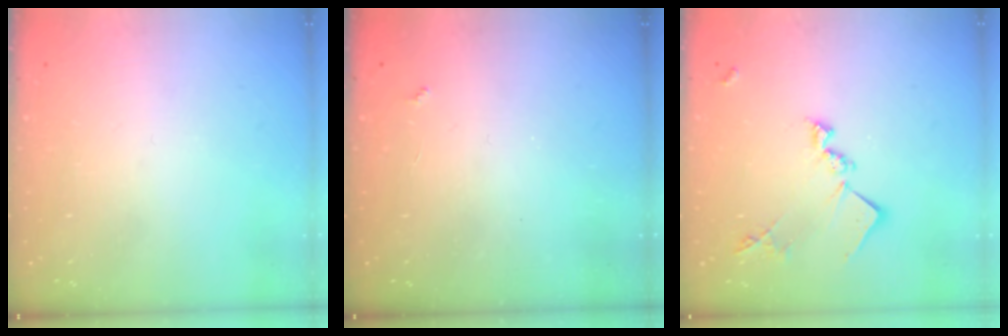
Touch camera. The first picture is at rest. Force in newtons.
{"total": 2.2, "press": 2.2, "slide": 0.4}
{"total": 14.2, "press": 14.1, "slide": 0.6}